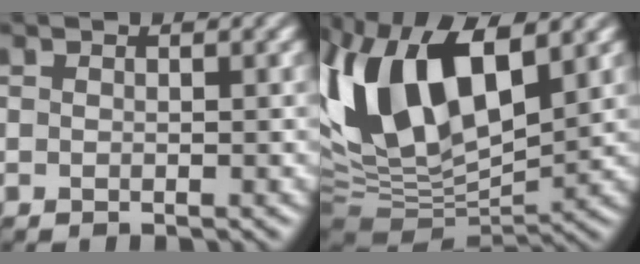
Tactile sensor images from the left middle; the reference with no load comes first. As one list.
[{"total": 13.2, "force": [3.5, 6.8, 10.8], "torque": [-0.205, 0.013, 0.053]}]